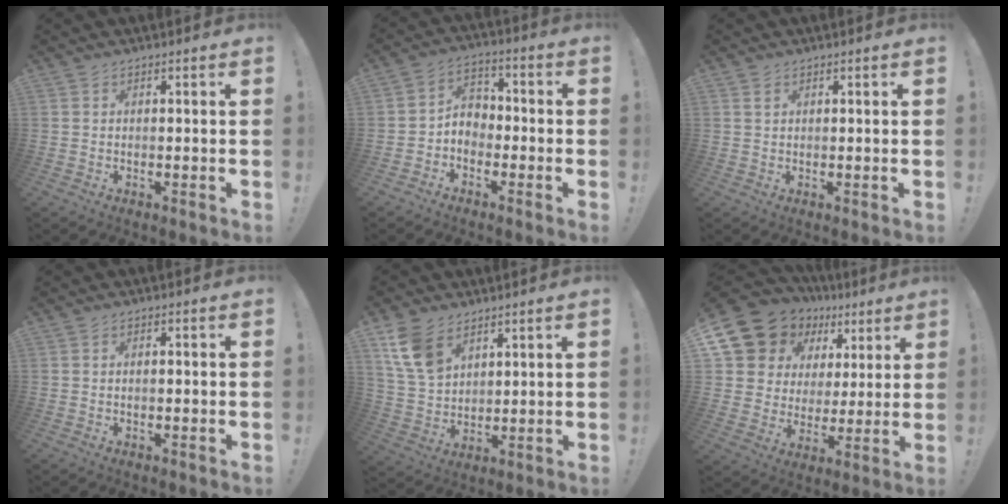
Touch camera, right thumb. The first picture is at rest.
{"total": 5.5, "force": [-2.4, 4.5, 2.1], "torque": [-0.042, 0.016, -0.041]}
{"total": 0.9, "force": [0.6, 0.6, 0.3], "torque": [0.009, -0.006, 0.009]}
{"total": 0.6, "force": [-0.2, 0.2, 0.5], "torque": [-0.009, 0.001, -0.004]}
{"total": 11.9, "force": [6.9, 7.6, 6.0], "torque": [-0.112, -0.028, 0.136]}
{"total": 14.1, "force": [8.5, 10.1, 4.9], "torque": [-0.089, -0.052, 0.176]}